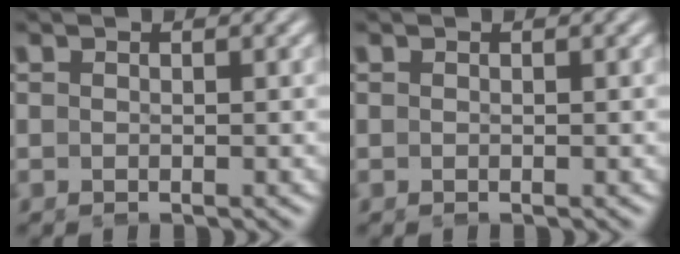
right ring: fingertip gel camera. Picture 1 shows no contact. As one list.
[{"total": 0.0}]